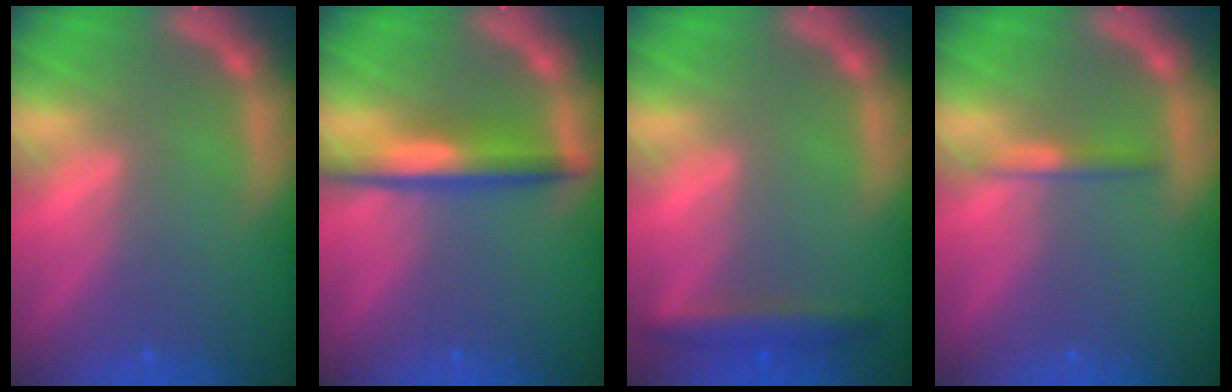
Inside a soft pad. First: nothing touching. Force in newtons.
{"total": 4.5}
{"total": 2.9}
{"total": 1.4}